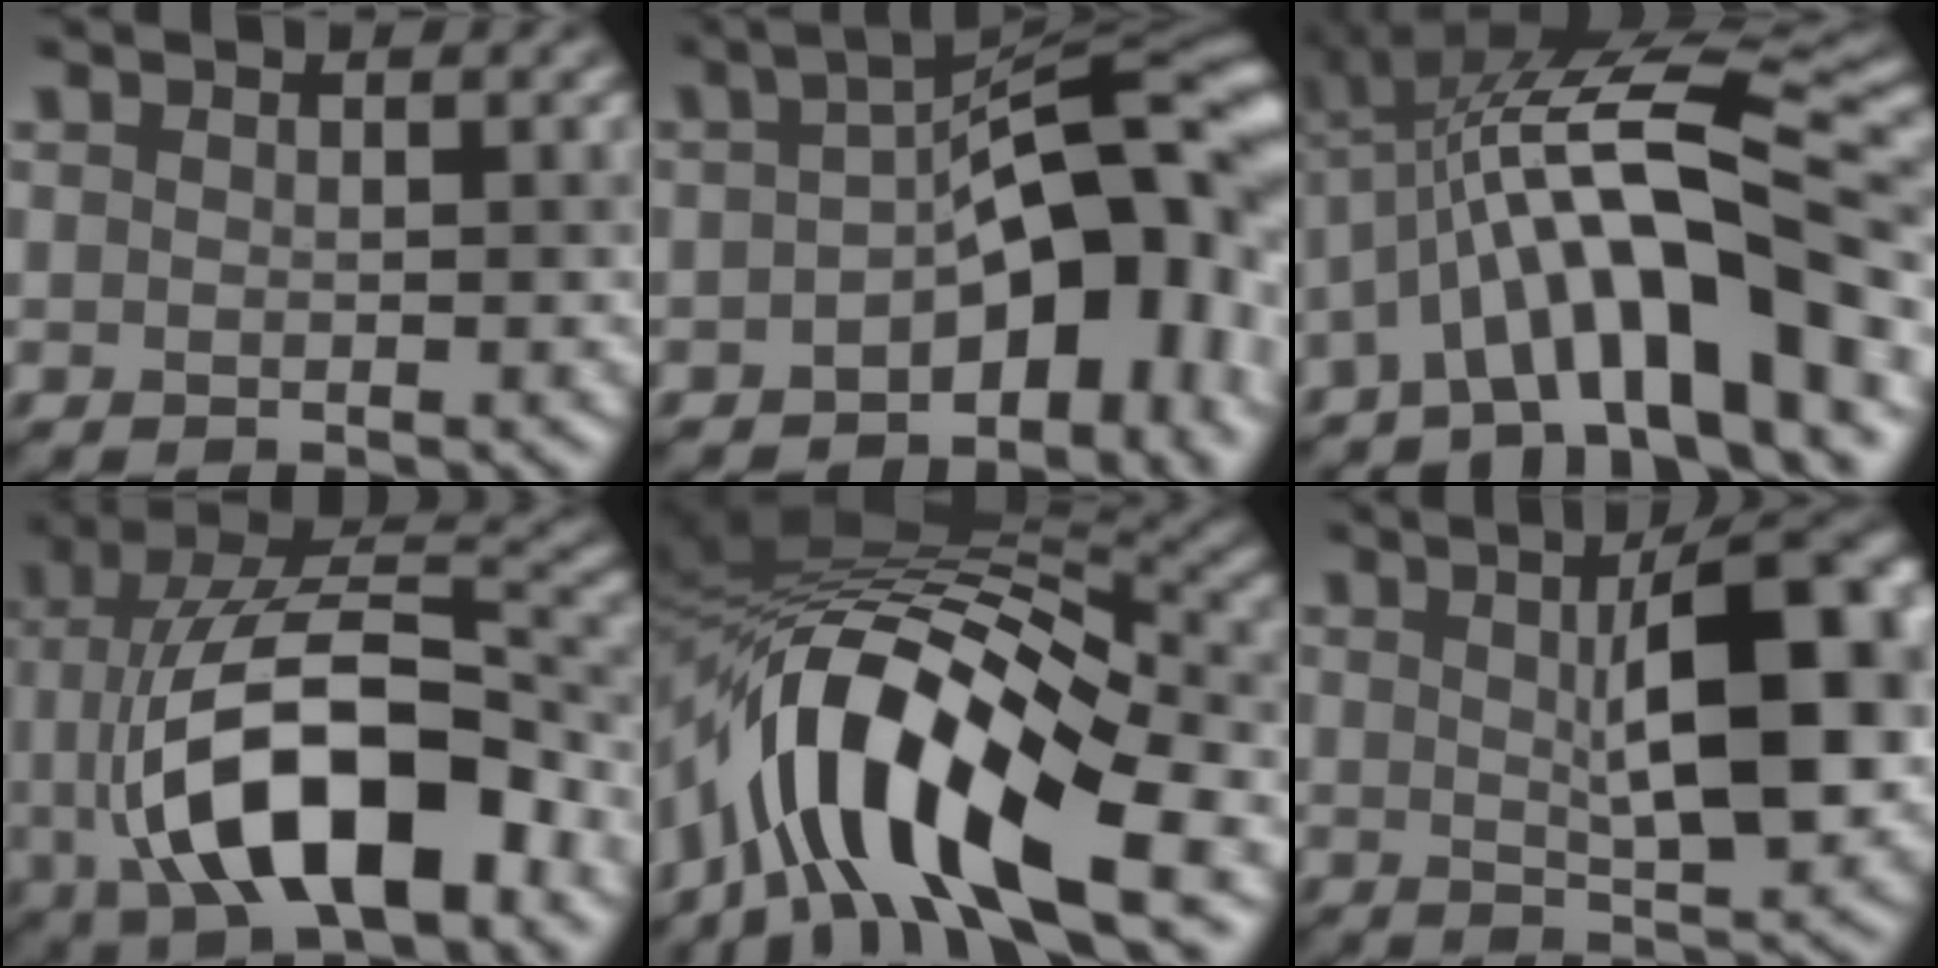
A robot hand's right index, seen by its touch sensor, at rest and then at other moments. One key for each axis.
{"total": 10.6, "fx": -2.6, "fy": 5.2, "fz": 8.9, "tx": -0.100, "ty": 0.017, "tz": -0.050}
{"total": 12.5, "fx": -3.6, "fy": 2.7, "fz": 11.6, "tx": -0.184, "ty": 0.034, "tz": -0.057}
{"total": 12.8, "fx": -3.3, "fy": 6.1, "fz": 10.8, "tx": -0.193, "ty": 0.008, "tz": -0.060}
{"total": 13.2, "fx": -6.2, "fy": 4.8, "fz": 10.6, "tx": -0.177, "ty": 0.019, "tz": -0.114}
{"total": 10.4, "fx": 1.5, "fy": 3.1, "fz": 9.8, "tx": -0.123, "ty": 0.013, "tz": 0.024}